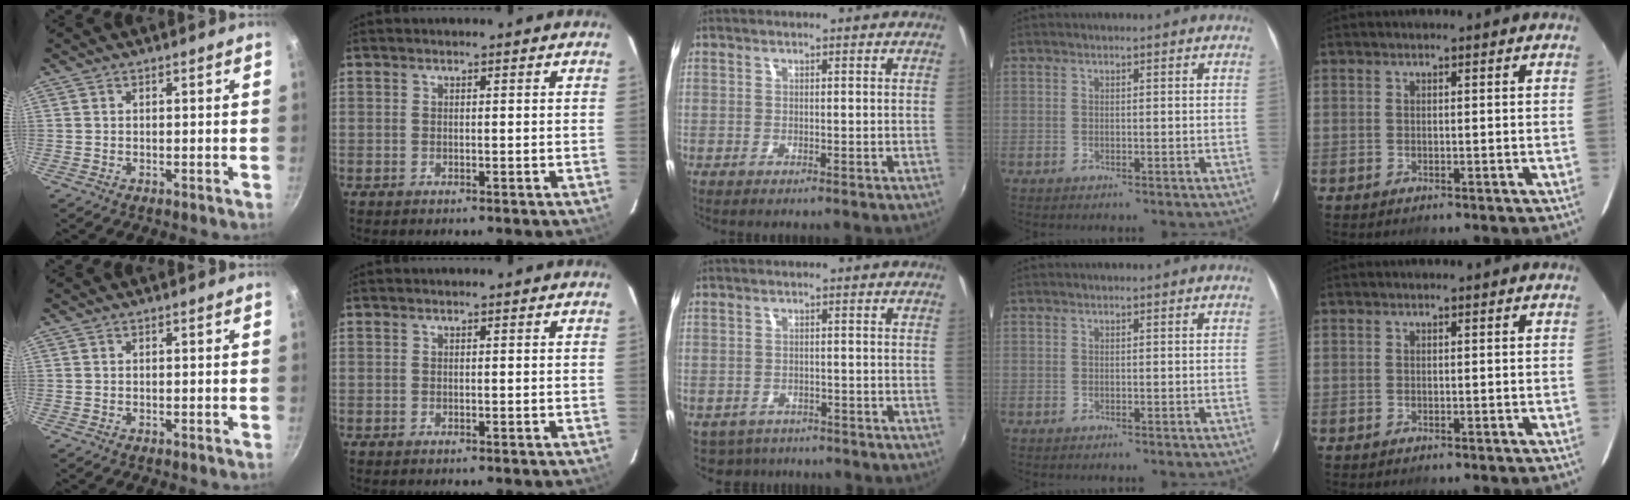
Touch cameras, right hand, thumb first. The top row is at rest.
{"middle": {"total": 4.8, "force": [-3.7, 2.9, 1.1], "torque": [-0.033, -0.013, -0.054]}}